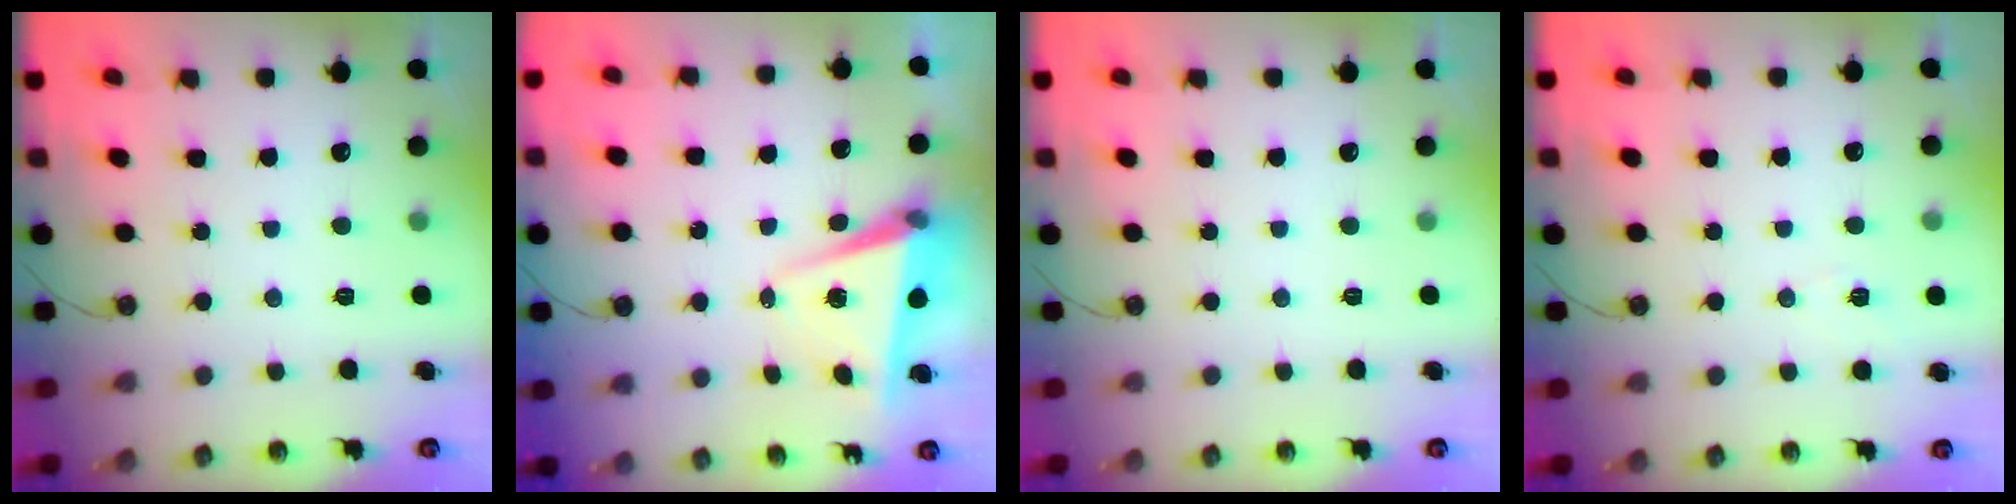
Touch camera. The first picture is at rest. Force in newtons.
{"total": 5.2, "press": 4.6, "slide": 2.3}
{"total": 0.0}
{"total": 2.7, "press": 2.3, "slide": 1.4}